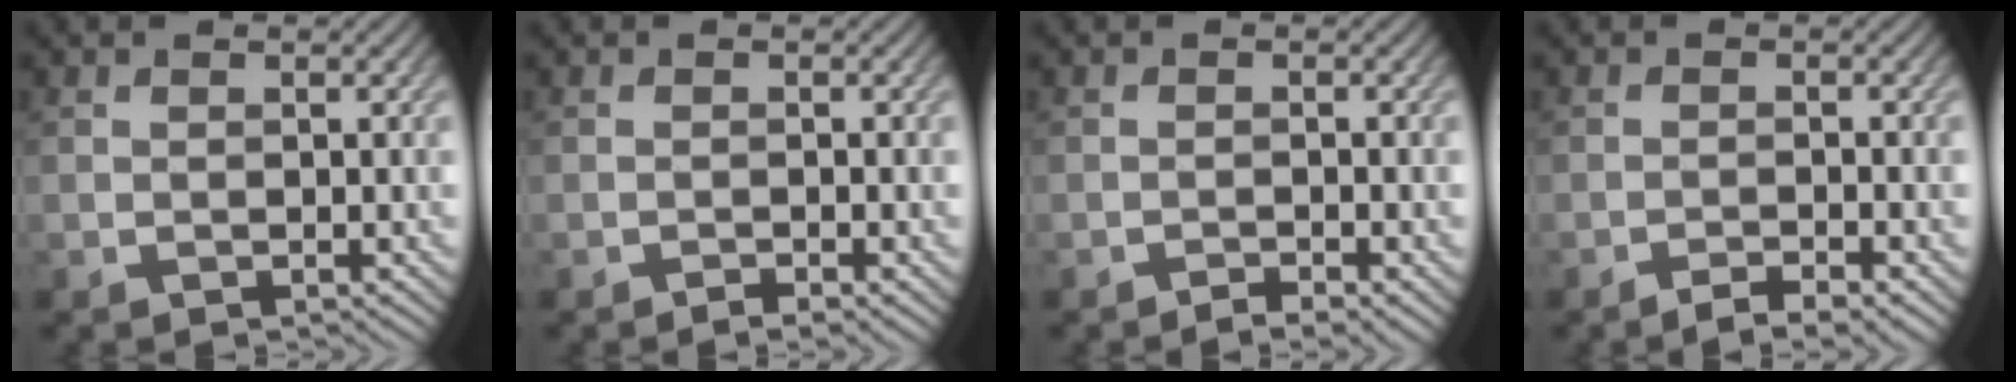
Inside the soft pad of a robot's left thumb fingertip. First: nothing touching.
{"total": 1.0, "force": [-0.7, 0.1, 0.7], "torque": [-0.011, -0.001, -0.013]}
{"total": 1.6, "force": [-1.2, 0.2, 1.0], "torque": [-0.015, 0.001, -0.022]}
{"total": 2.6, "force": [-2.0, 0.3, 1.7], "torque": [-0.025, 0.003, -0.039]}